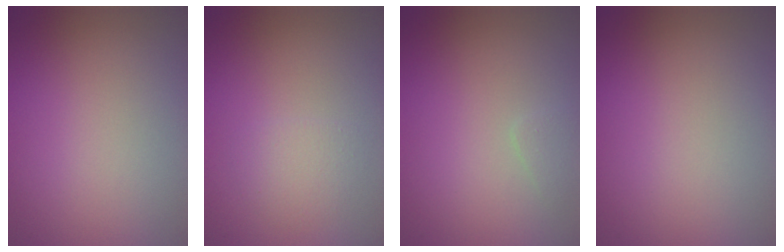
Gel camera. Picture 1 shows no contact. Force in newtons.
{"total": 1.6, "press": 1.6, "slide": 0.0}
{"total": 0.7, "press": 0.7, "slide": 0.0}
{"total": 0.0}